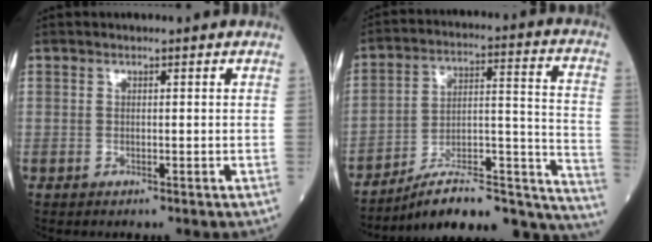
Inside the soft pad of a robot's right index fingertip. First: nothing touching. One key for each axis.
{"total": 23.1, "fx": -20.3, "fy": 4.1, "fz": 10.3, "tx": -0.076, "ty": 0.052, "tz": -0.295}